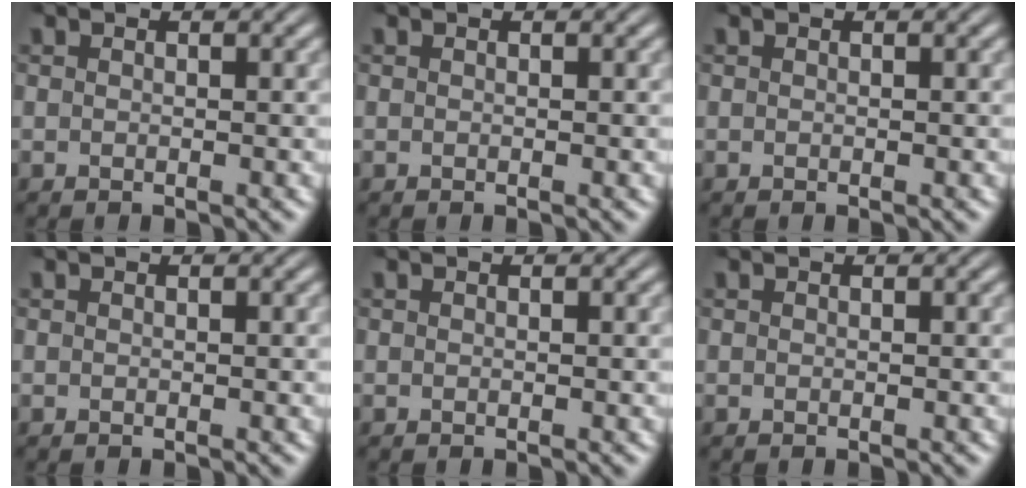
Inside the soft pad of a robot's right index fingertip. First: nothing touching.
{"total": 0.0}
{"total": 0.0}
{"total": 0.0}
{"total": 0.0}
{"total": 0.0}